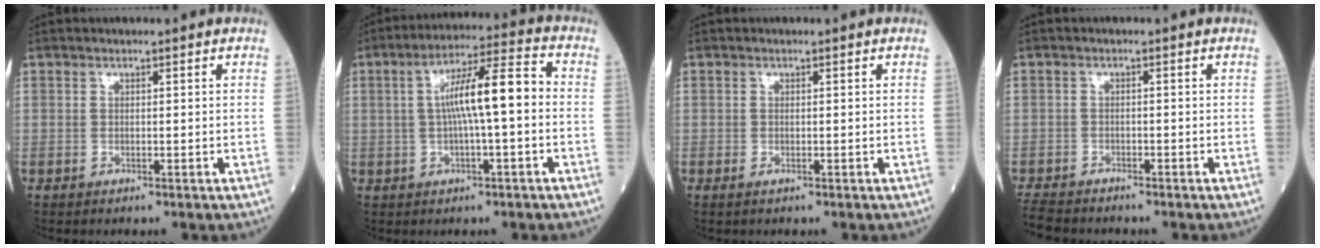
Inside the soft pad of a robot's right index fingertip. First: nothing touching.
{"total": 9.8, "force": [-0.1, 1.0, 9.7], "torque": [-0.170, 0.027, -0.006]}
{"total": 0.6, "force": [-0.3, 0.2, 0.5], "torque": [-0.012, -0.002, -0.004]}
{"total": 4.2, "force": [-4.0, 1.3, 0.5], "torque": [-0.011, -0.011, -0.076]}